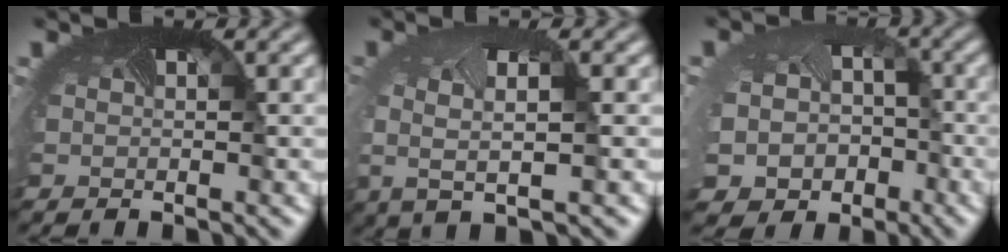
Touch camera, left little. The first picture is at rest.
{"total": 2.6, "force": [-0.4, 0.5, 2.5], "torque": [-0.068, -0.012, -0.013]}
{"total": 8.7, "force": [-3.9, 7.3, 2.7], "torque": [-0.069, -0.054, -0.064]}